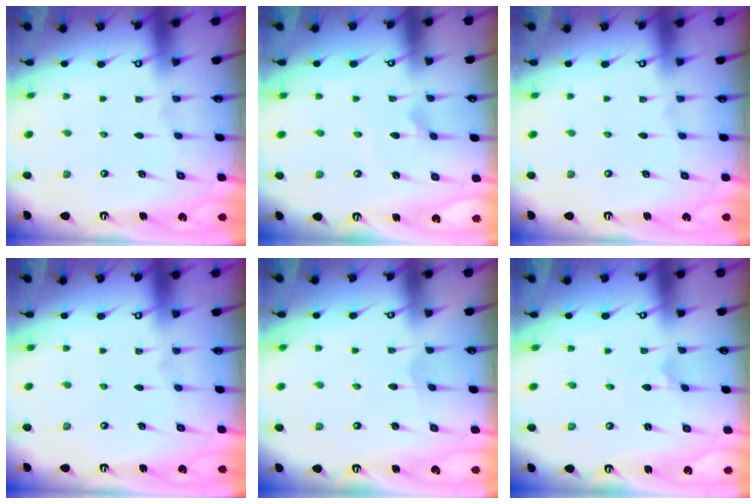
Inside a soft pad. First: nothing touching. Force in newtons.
{"total": 2.2, "press": 2.2, "slide": 0.1}
{"total": 0.0}
{"total": 0.0}
{"total": 1.7, "press": 1.7, "slide": 0.1}
{"total": 0.0}